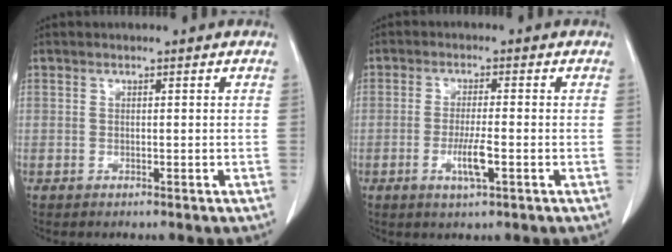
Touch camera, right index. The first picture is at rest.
{"total": 3.8, "force": [-1.2, 0.7, 3.5], "torque": [-0.069, -0.004, -0.018]}